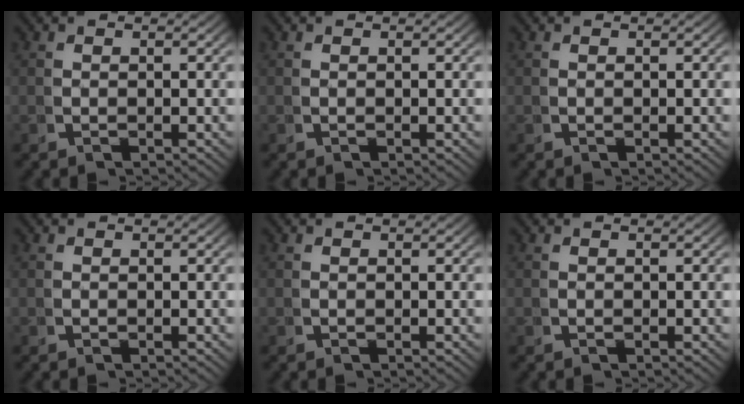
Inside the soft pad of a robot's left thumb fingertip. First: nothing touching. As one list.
[{"total": 0.0}, {"total": 0.0}, {"total": 0.0}, {"total": 0.0}, {"total": 0.0}]